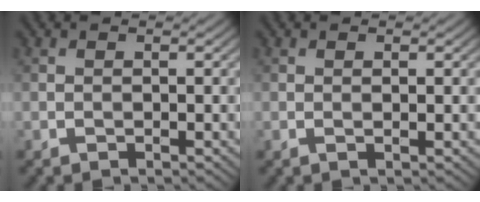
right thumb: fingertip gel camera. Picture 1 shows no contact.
{"total": 0.7, "force": [0.2, 0.1, 0.7], "torque": [-0.015, 0.000, 0.002]}